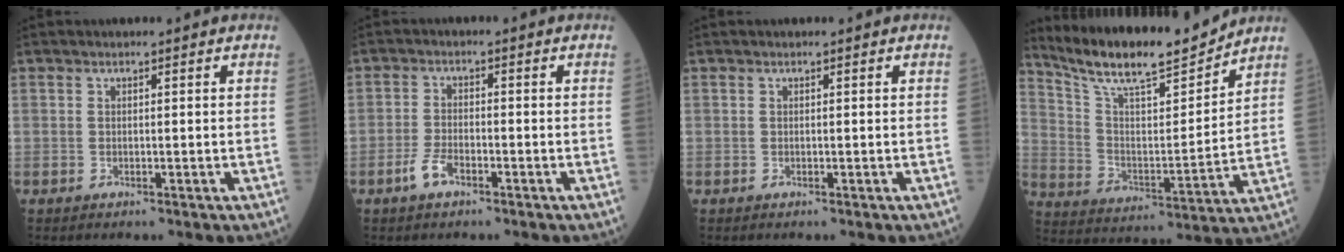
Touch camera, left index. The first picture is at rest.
{"total": 3.1, "force": [-2.0, 1.2, 2.1], "torque": [-0.051, 0.001, -0.042]}
{"total": 0.0}
{"total": 15.9, "force": [14.4, 1.6, 6.6], "torque": [-0.128, -0.008, 0.253]}